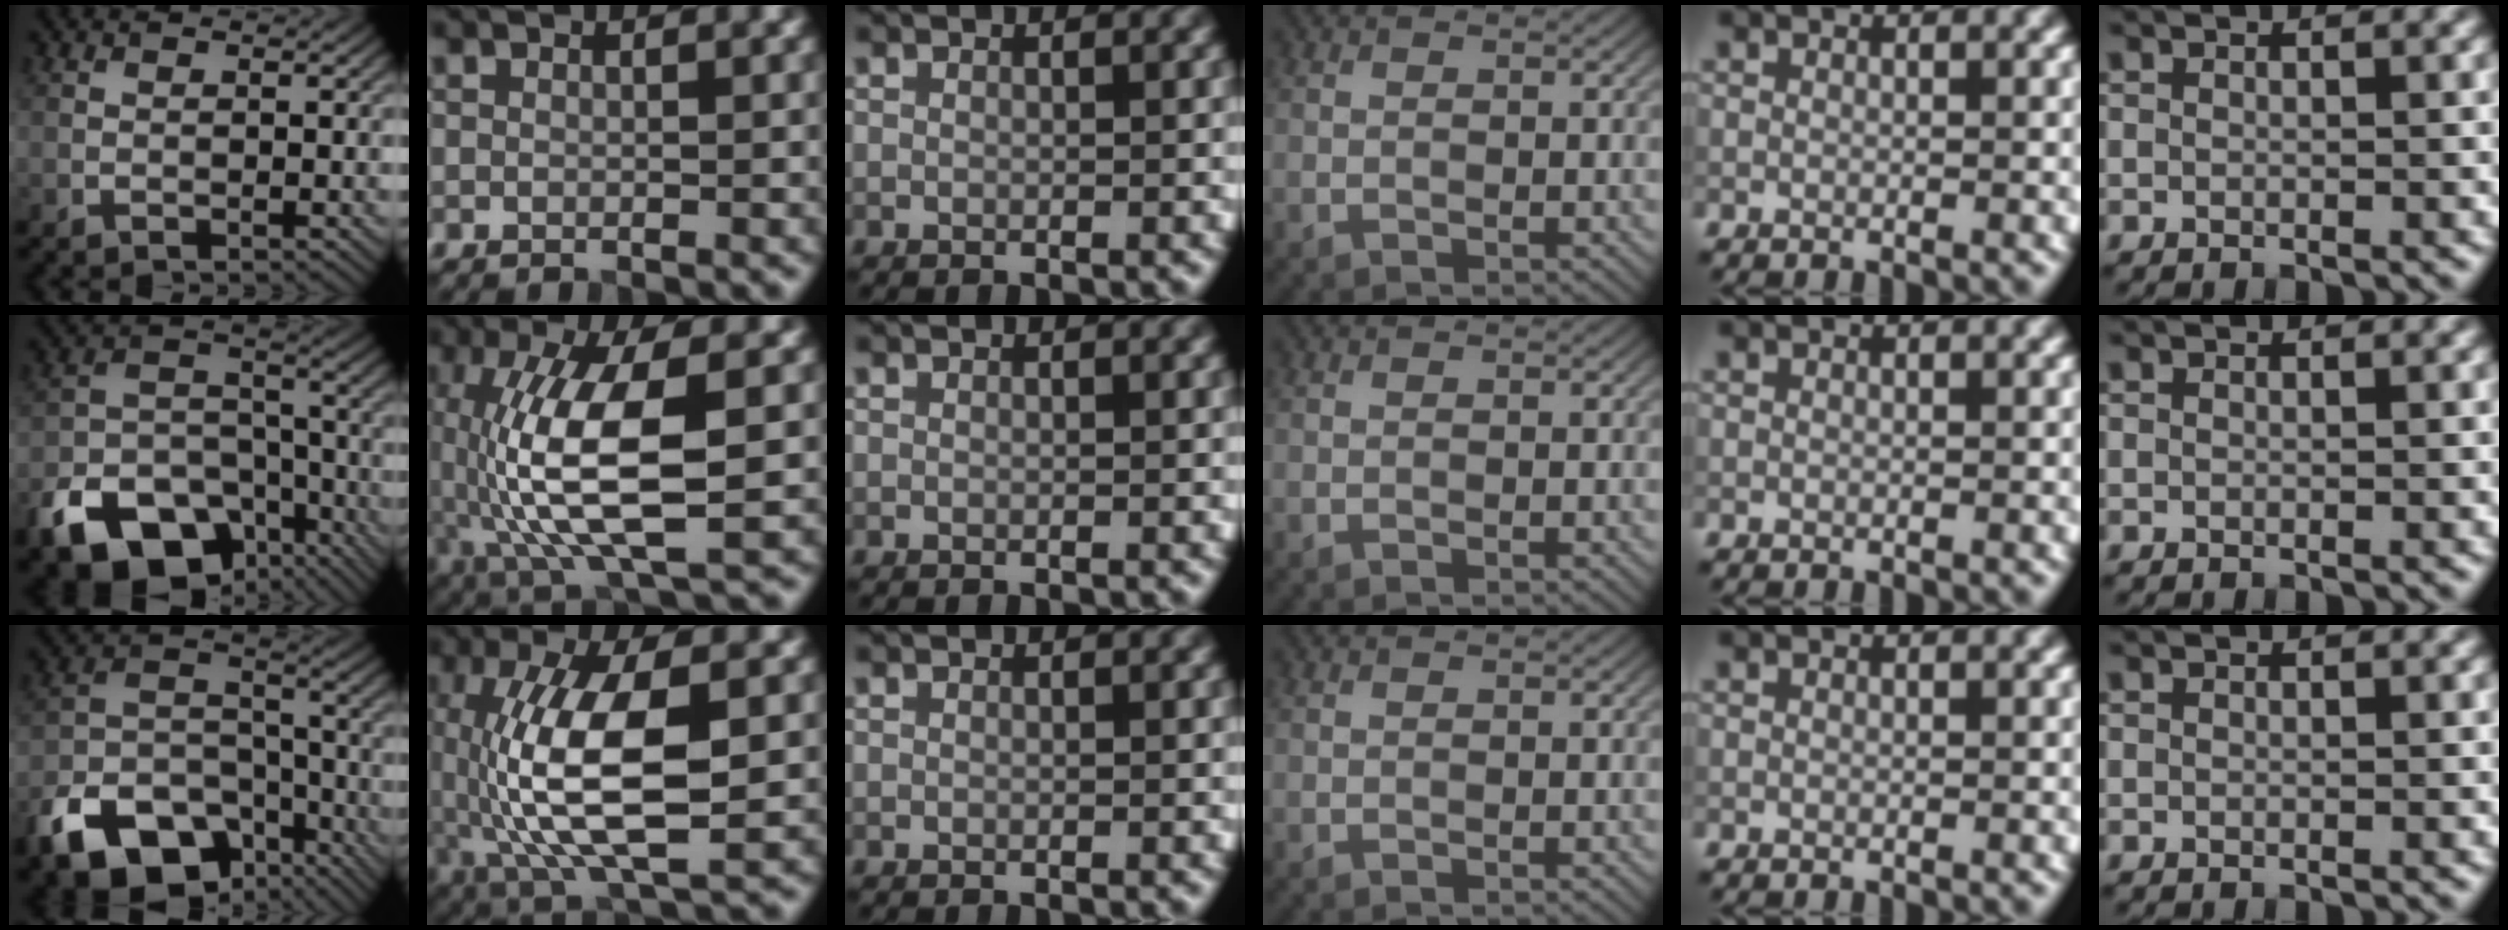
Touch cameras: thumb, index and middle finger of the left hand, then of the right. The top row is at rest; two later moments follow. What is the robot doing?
{"motion": "lift_and_place", "object": "coin"}